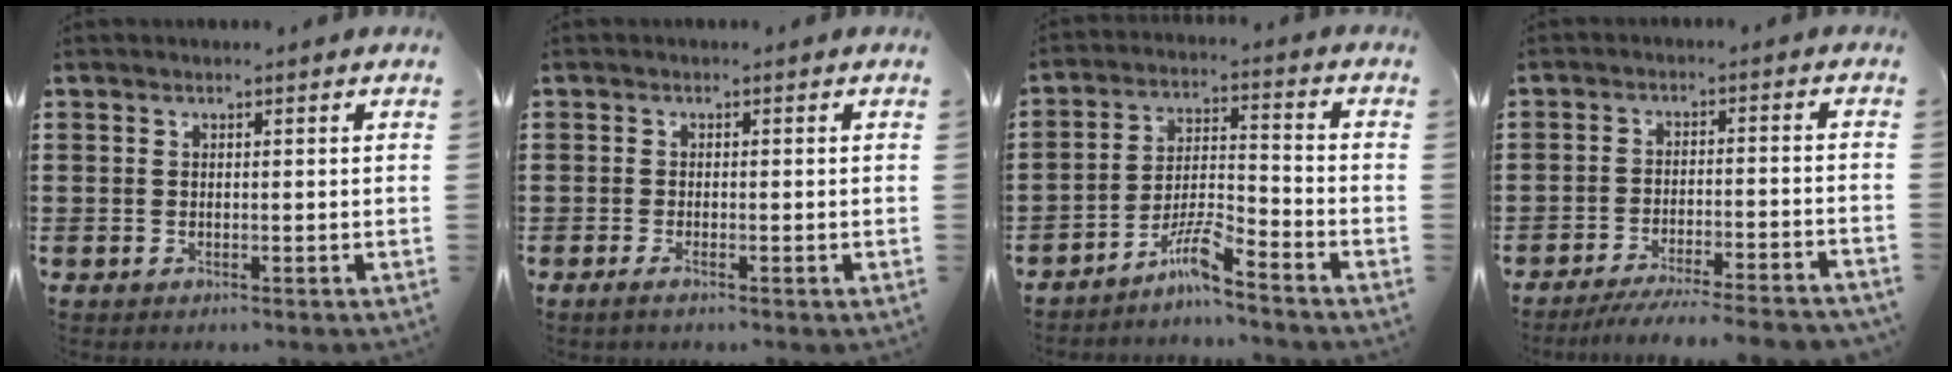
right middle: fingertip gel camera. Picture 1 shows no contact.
{"total": 0.9, "force": [-0.3, 0.1, 0.9], "torque": [-0.016, -0.001, -0.005]}
{"total": 6.3, "force": [-5.1, 0.4, 3.7], "torque": [-0.090, -0.009, -0.103]}
{"total": 5.4, "force": [-4.9, -0.2, 2.1], "torque": [-0.039, -0.014, -0.096]}